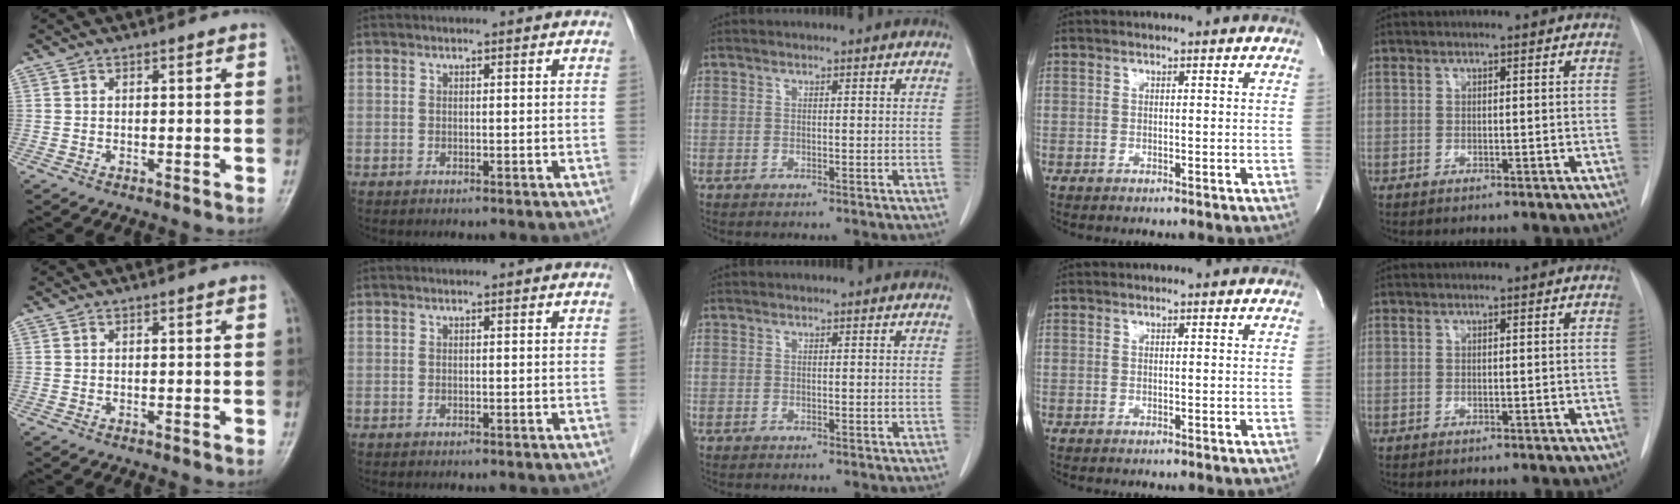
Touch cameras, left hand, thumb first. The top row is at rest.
{}